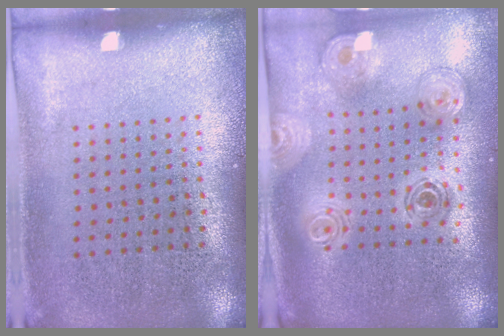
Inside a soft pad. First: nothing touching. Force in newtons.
{"total": 1.5, "press": 1.3, "slide": 0.7}